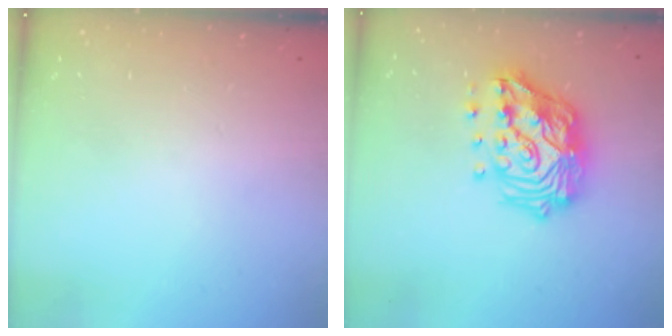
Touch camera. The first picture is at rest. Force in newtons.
{"total": 18.5, "press": 18.4, "slide": 2.2}